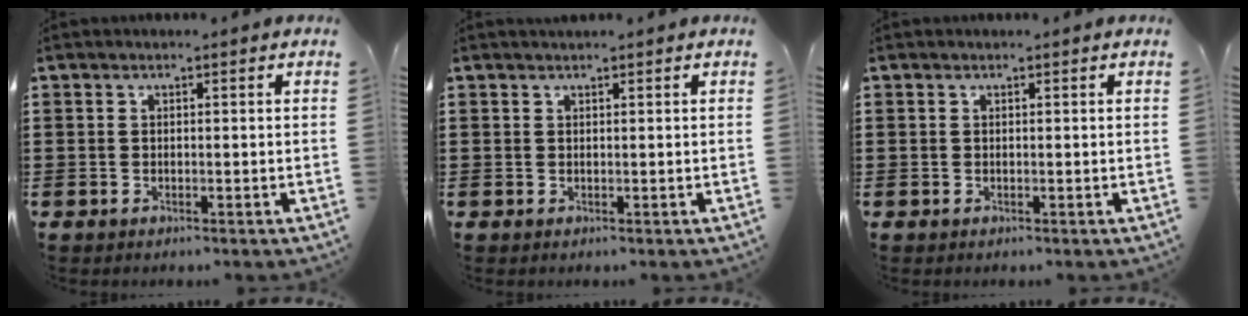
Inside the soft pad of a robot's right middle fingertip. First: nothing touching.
{"total": 0.6, "force": [0.5, 0.1, 0.1], "torque": [-0.003, 0.000, 0.010]}
{"total": 0.0}